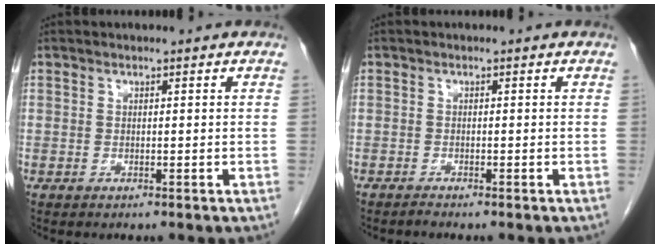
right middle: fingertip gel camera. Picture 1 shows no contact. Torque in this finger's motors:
{"motor_torque": [0.01, -0.14, -0.09, -0.01]}